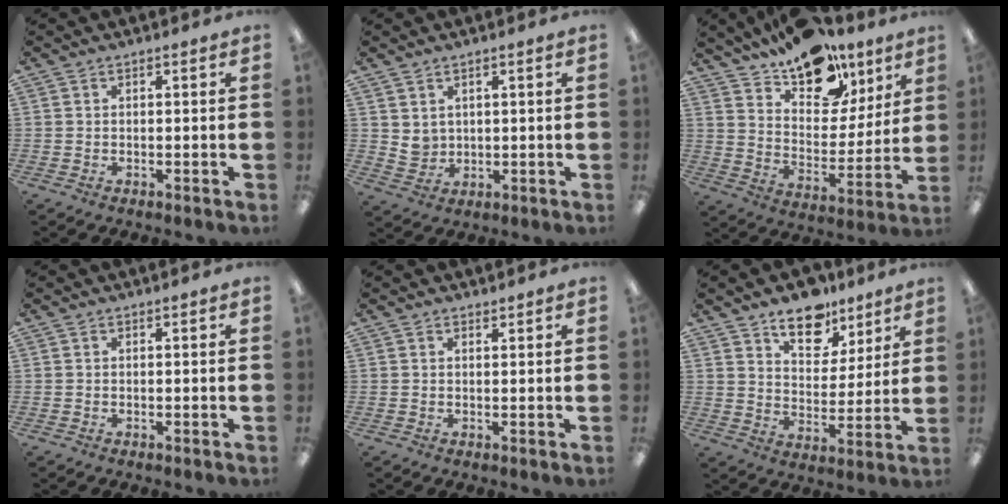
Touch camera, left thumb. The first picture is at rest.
{"total": 3.6, "force": [2.3, 2.7, 0.5], "torque": [-0.010, -0.008, 0.042]}
{"total": 16.4, "force": [12.6, 8.1, 6.6], "torque": [-0.109, -0.088, 0.223]}
{"total": 0.0}
{"total": 0.8, "force": [0.7, 0.2, 0.0], "torque": [0.007, -0.003, 0.012]}
{"total": 12.4, "force": [9.4, 6.4, 4.8], "torque": [-0.063, -0.058, 0.171]}